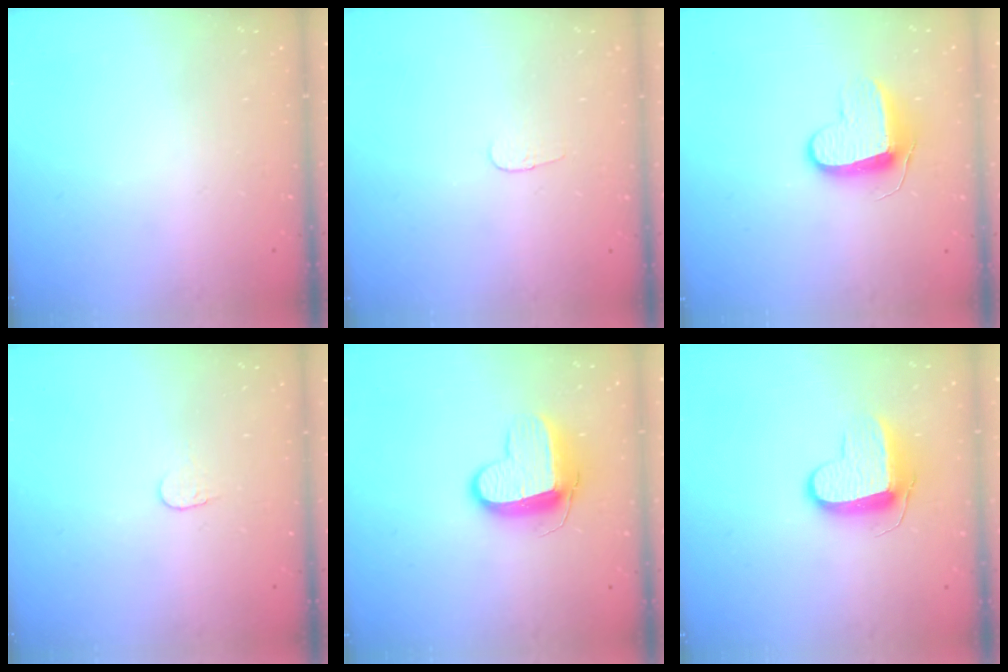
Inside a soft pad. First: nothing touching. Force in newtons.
{"total": 2.8, "press": 2.8, "slide": 0.3}
{"total": 9.5, "press": 9.5, "slide": 0.0}
{"total": 3.7, "press": 3.7, "slide": 0.3}
{"total": 10.3, "press": 10.2, "slide": 1.3}
{"total": 10.0, "press": 10.0, "slide": 0.2}